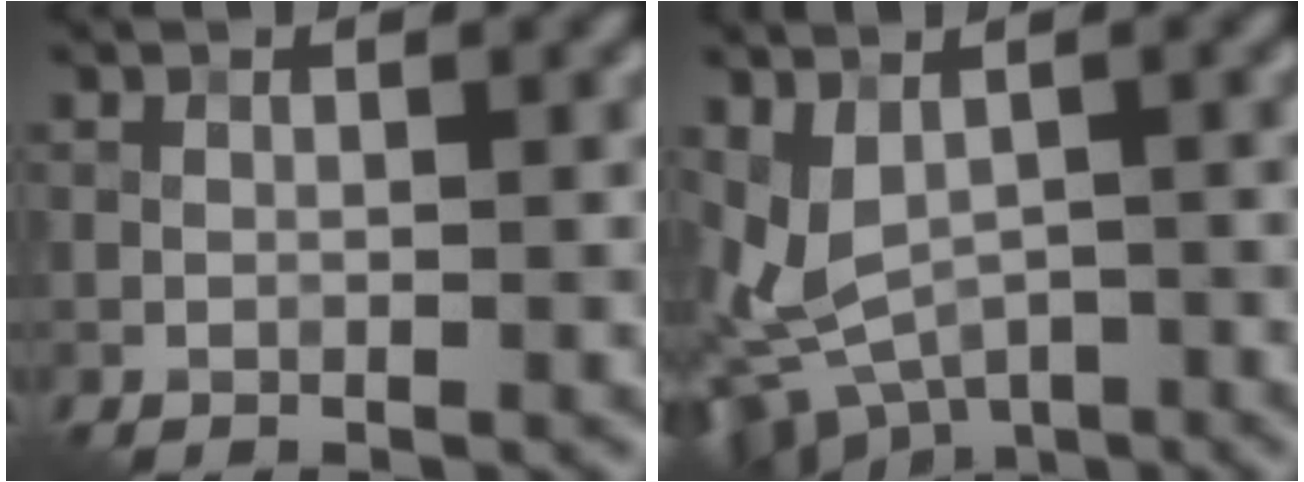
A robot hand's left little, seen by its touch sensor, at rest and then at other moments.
{"total": 5.3, "force": [-1.9, 3.4, 3.7], "torque": [-0.065, -0.007, -0.032]}